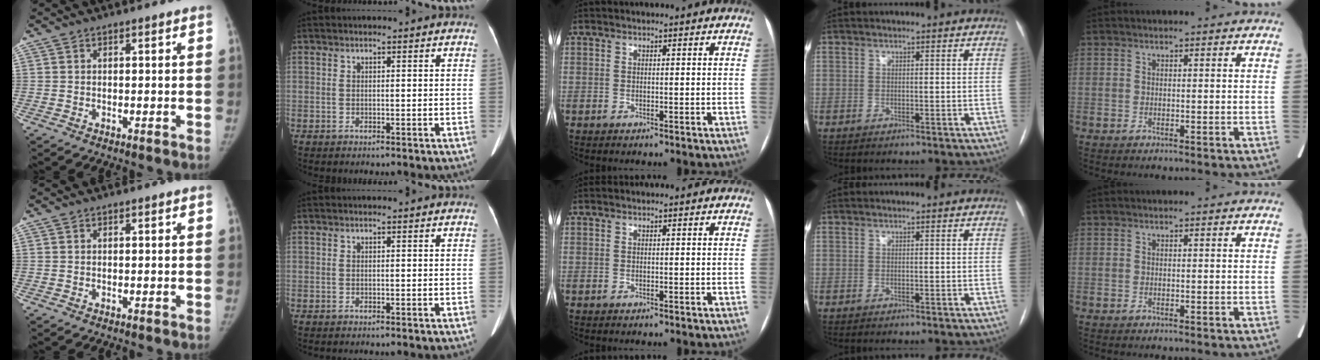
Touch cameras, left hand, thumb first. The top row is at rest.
{}